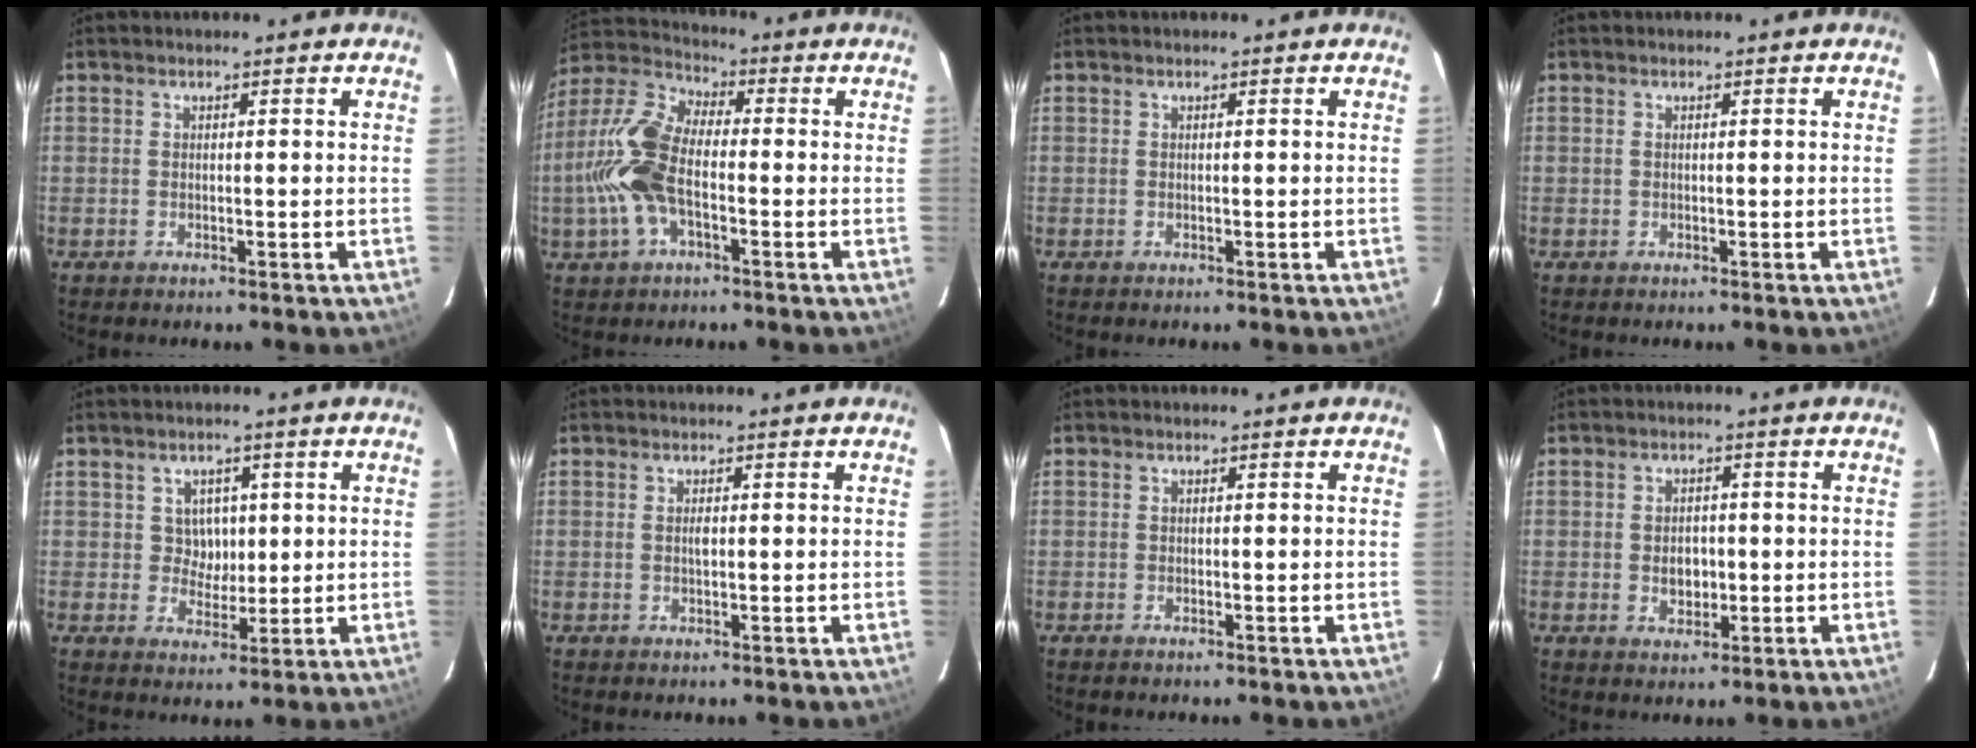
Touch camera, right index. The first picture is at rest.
{"total": 13.2, "force": [-2.7, 6.5, 11.1], "torque": [-0.250, 0.012, -0.058]}
{"total": 0.0}
{"total": 0.0}
{"total": 4.2, "force": [0.9, 3.9, 1.2], "torque": [-0.017, 0.010, 0.016]}
{"total": 1.0, "force": [0.0, 0.5, 0.9], "torque": [-0.015, 0.002, 0.000]}
{"total": 0.5, "force": [-0.4, 0.3, 0.2], "torque": [-0.005, -0.001, -0.009]}
{"total": 3.9, "force": [-0.6, 3.0, 2.4], "torque": [-0.040, 0.001, -0.005]}